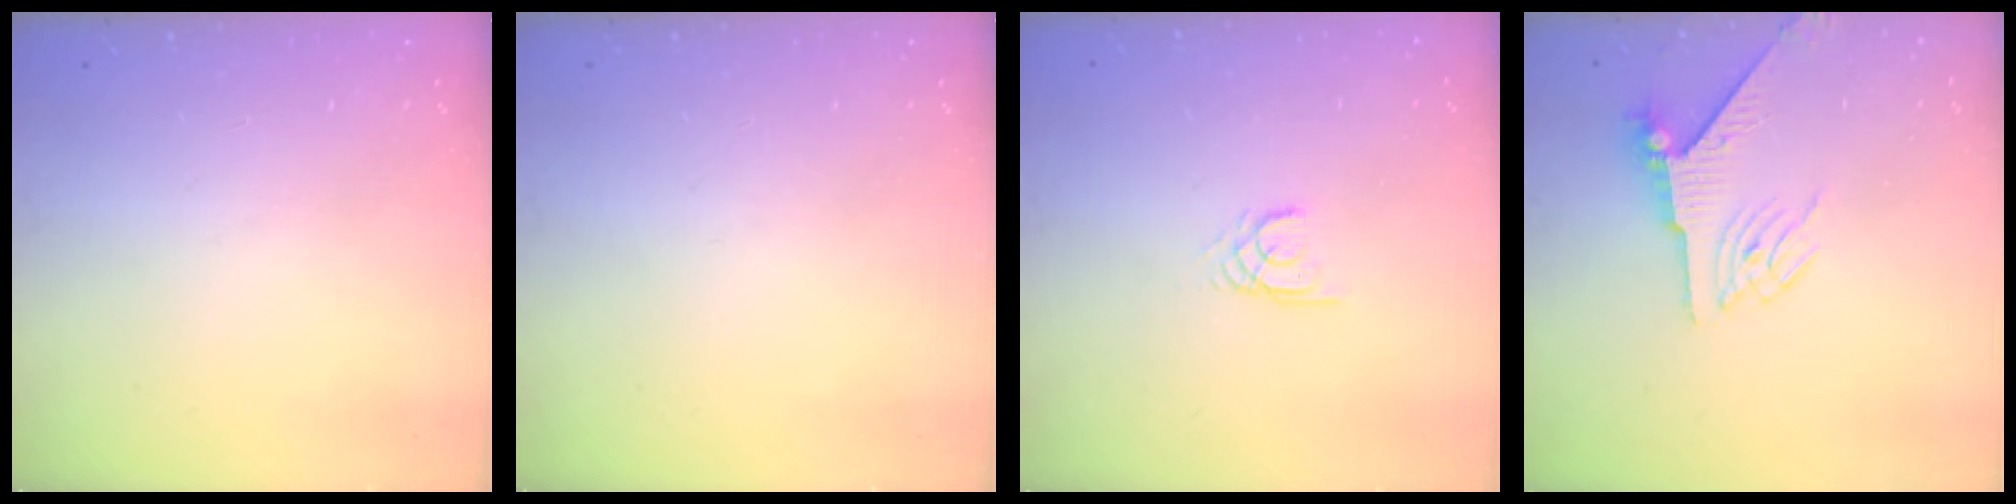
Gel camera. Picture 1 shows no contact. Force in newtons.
{"total": 0.0}
{"total": 2.4, "press": 2.4, "slide": 0.1}
{"total": 5.4, "press": 5.4, "slide": 0.8}